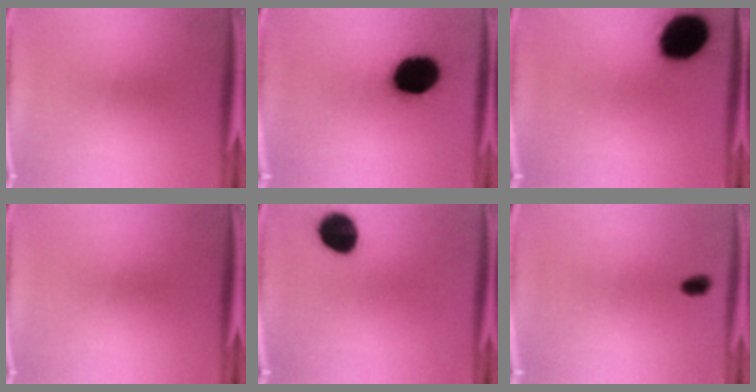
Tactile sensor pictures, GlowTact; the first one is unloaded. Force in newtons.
{"total": 18.7}
{"total": 18.1}
{"total": 0.0}
{"total": 11.9}
{"total": 2.7}